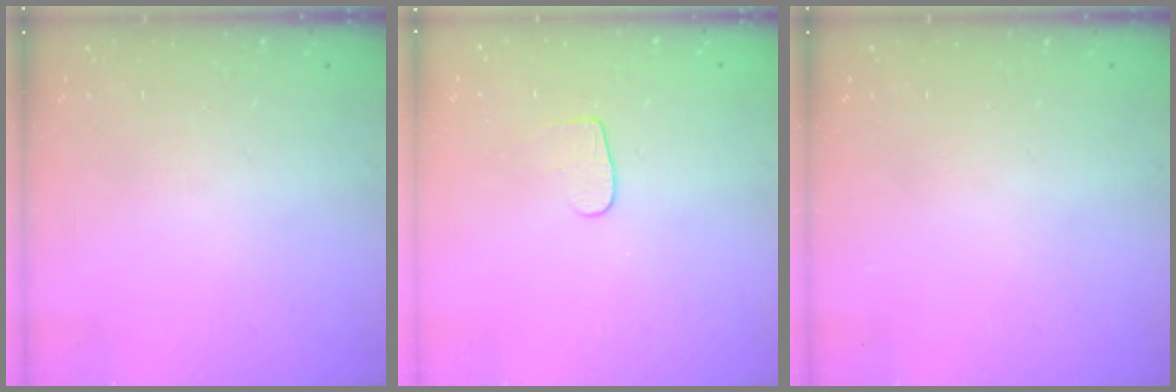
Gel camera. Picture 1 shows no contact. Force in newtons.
{"total": 3.9, "press": 3.9, "slide": 0.4}
{"total": 0.0}